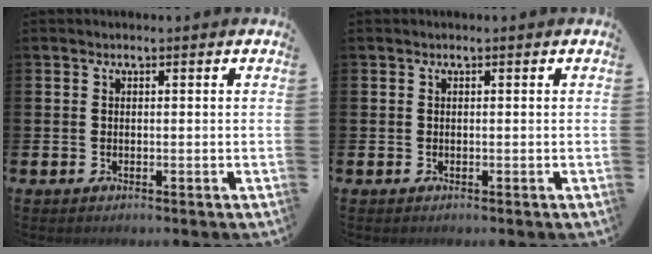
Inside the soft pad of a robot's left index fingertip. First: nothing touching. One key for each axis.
{"total": 0.0}